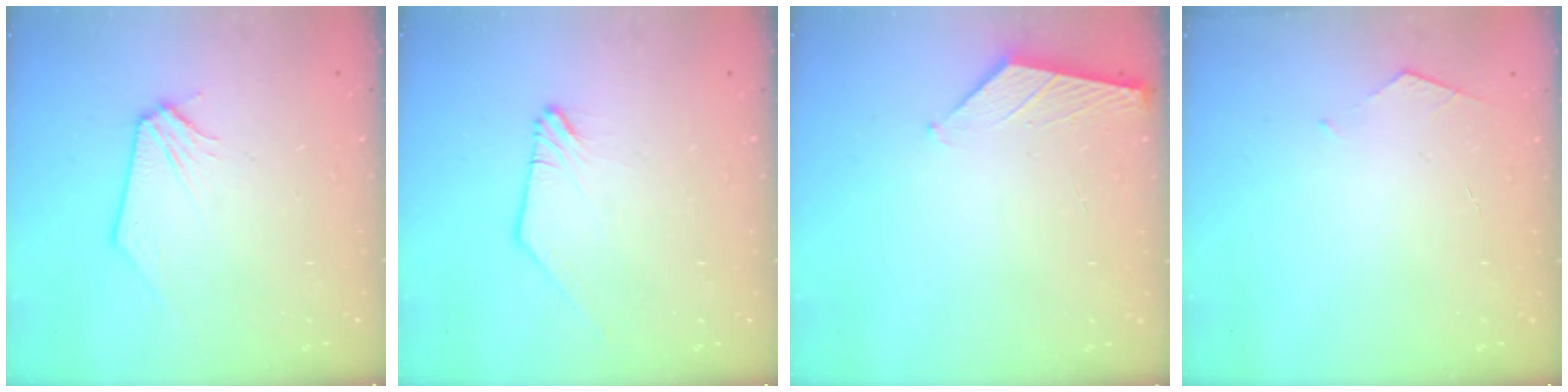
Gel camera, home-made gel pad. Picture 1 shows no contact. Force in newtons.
{"total": 0.0}
{"total": 1.3, "press": 1.3, "slide": 0.2}
{"total": 2.7, "press": 2.7, "slide": 0.3}